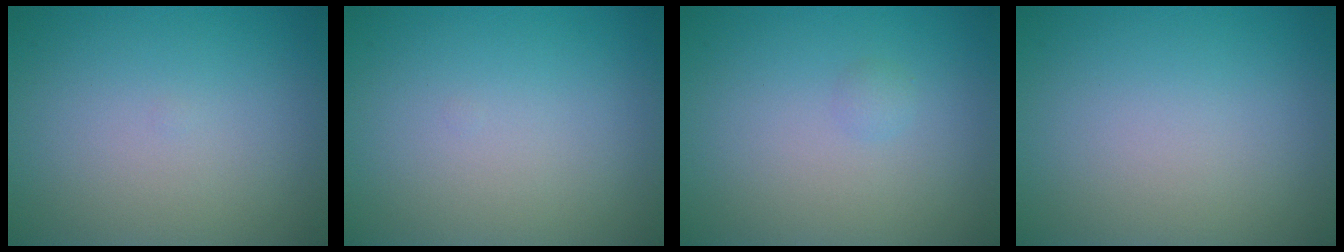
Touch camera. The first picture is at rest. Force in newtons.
{"total": 0.0}
{"total": 0.6, "press": 0.6, "slide": 0.0}
{"total": 0.0}